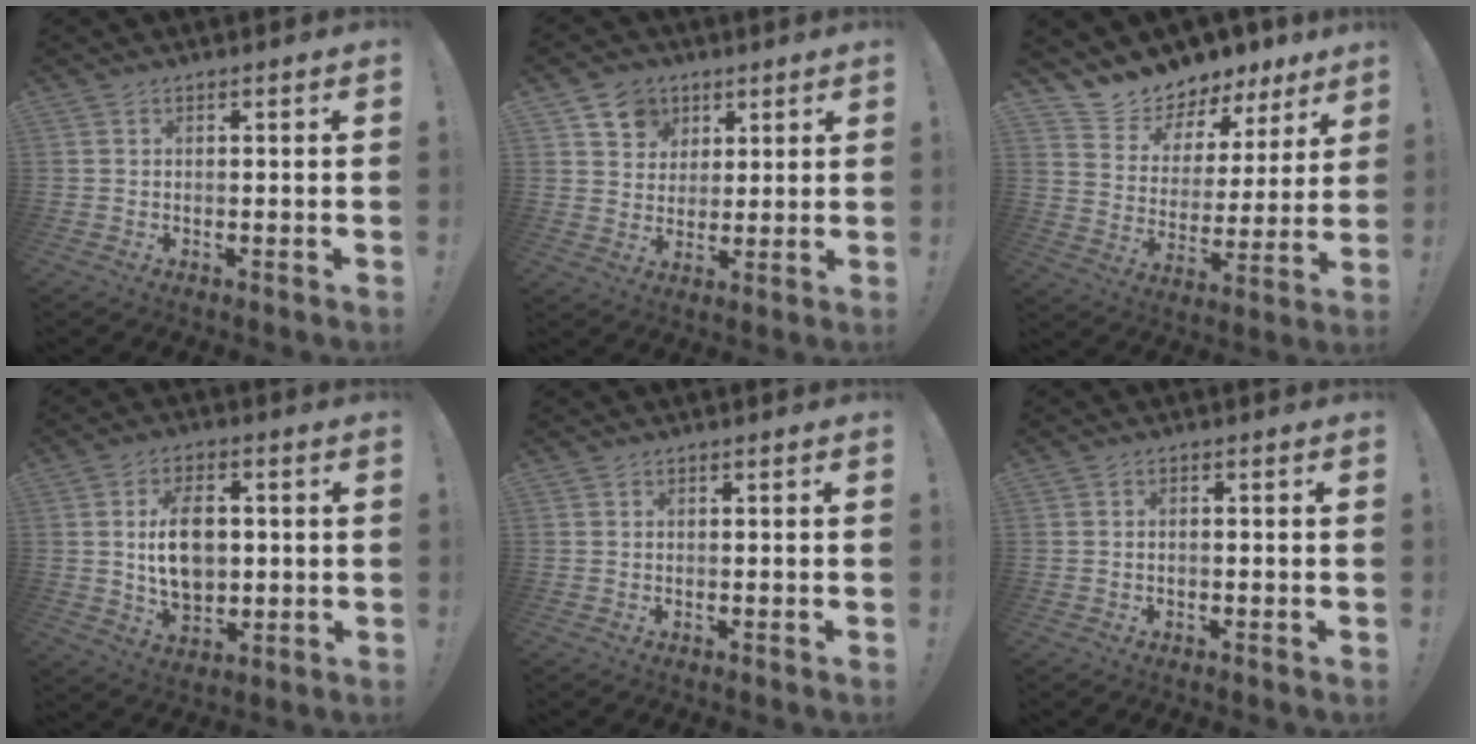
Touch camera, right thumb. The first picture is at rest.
{"total": 8.9, "force": [4.6, 7.4, 2.1], "torque": [-0.026, -0.028, 0.090]}
{"total": 9.4, "force": [8.5, 3.9, 0.6], "torque": [-0.025, -0.086, 0.152]}
{"total": 12.6, "force": [1.0, 8.5, 9.2], "torque": [-0.151, 0.002, 0.019]}
{"total": 0.0}
{"total": 0.9, "force": [-0.7, 0.2, 0.6], "torque": [-0.018, 0.004, -0.011]}